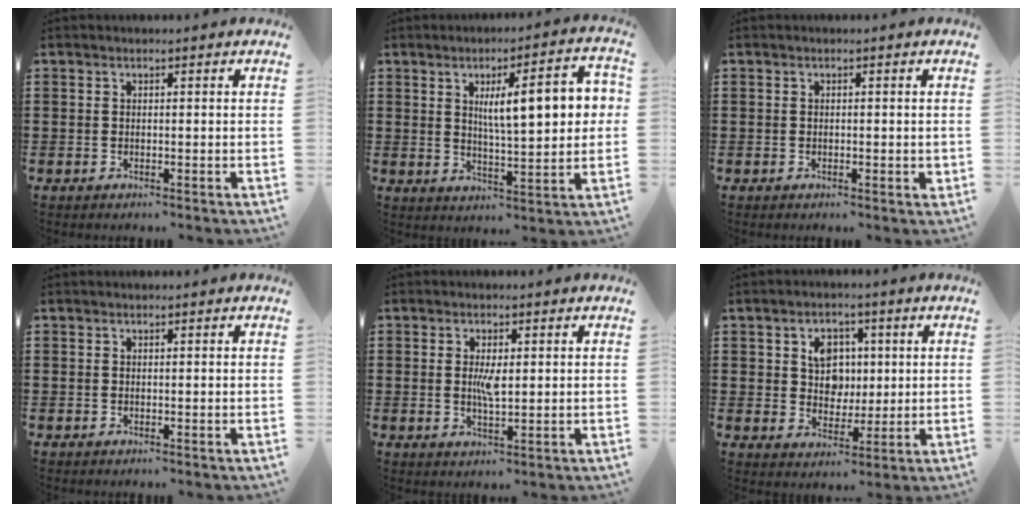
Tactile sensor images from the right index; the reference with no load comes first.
{"total": 10.3, "force": [2.7, 2.7, 9.6], "torque": [-0.159, 0.003, 0.039]}
{"total": 0.7, "force": [-0.1, 0.3, 0.6], "torque": [-0.012, 0.000, -0.002]}
{"total": 0.0}
{"total": 3.9, "force": [0.4, 1.2, 3.7], "torque": [-0.072, 0.003, 0.005]}
{"total": 5.8, "force": [1.5, 4.9, 2.7], "torque": [-0.050, 0.009, 0.020]}